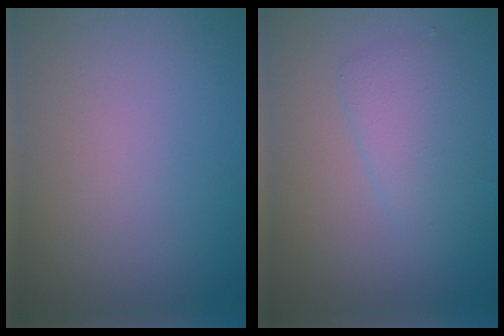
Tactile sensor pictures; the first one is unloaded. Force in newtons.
{"total": 2.7, "press": 2.7, "slide": 0.0}